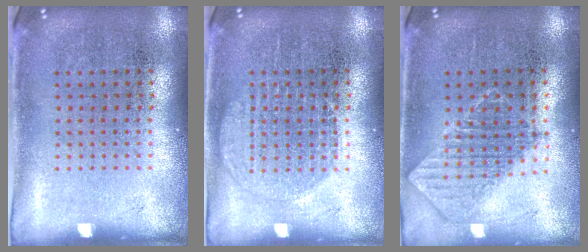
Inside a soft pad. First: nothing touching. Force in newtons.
{"total": 1.9, "press": 1.8, "slide": 0.4}
{"total": 0.8, "press": 0.8, "slide": 0.0}